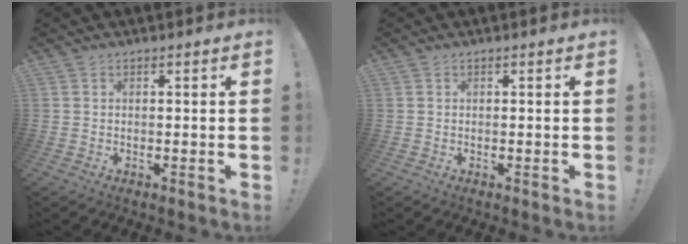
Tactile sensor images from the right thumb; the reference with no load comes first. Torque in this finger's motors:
{"motor_torque": [0.00, 0.00, -0.09, 0.09, 0.00]}